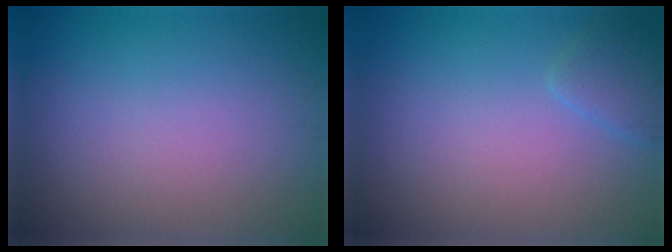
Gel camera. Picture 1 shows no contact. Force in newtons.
{"total": 1.5, "press": 1.5, "slide": 0.1}